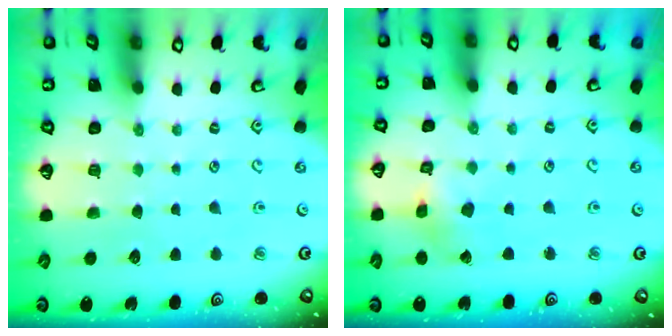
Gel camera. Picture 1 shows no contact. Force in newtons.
{"total": 2.8, "press": 2.8, "slide": 0.5}